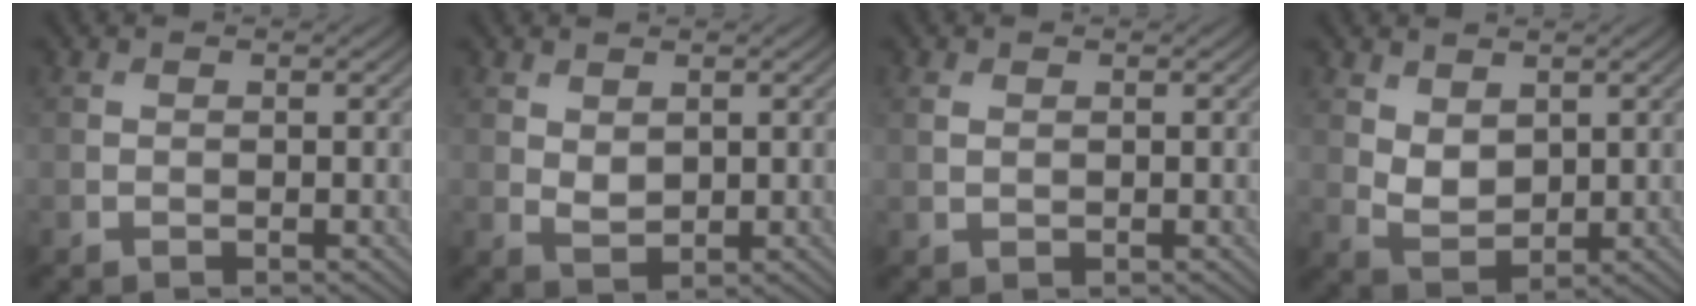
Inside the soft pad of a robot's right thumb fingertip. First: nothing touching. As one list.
[{"total": 2.1, "force": [1.0, 1.3, 1.3], "torque": [-0.031, -0.006, 0.025]}, {"total": 1.0, "force": [0.5, 0.6, 0.7], "torque": [-0.020, -0.001, 0.012]}, {"total": 3.9, "force": [1.7, 2.5, 2.5], "torque": [-0.061, -0.009, 0.039]}]